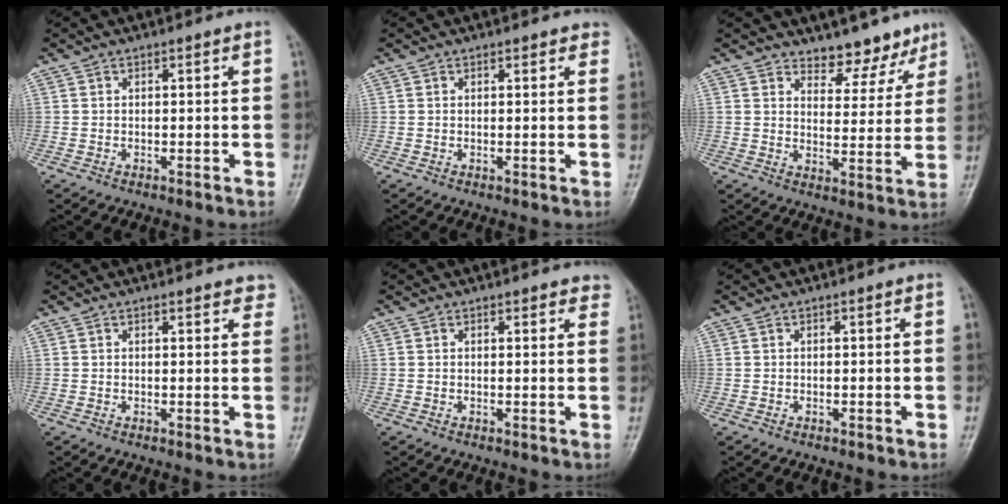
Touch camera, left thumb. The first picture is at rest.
{"total": 2.1, "force": [1.7, 1.0, 0.6], "torque": [0.015, -0.002, 0.009]}
{"total": 7.4, "force": [6.3, 3.5, 1.8], "torque": [0.006, -0.052, 0.089]}
{"total": 3.2, "force": [2.7, 1.2, 1.0], "torque": [0.013, -0.008, 0.019]}
{"total": 3.4, "force": [2.9, 1.3, 1.0], "torque": [0.019, -0.007, 0.020]}
{"total": 0.0}